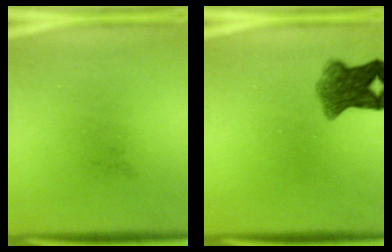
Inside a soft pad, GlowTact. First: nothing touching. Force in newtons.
{"total": 6.5}